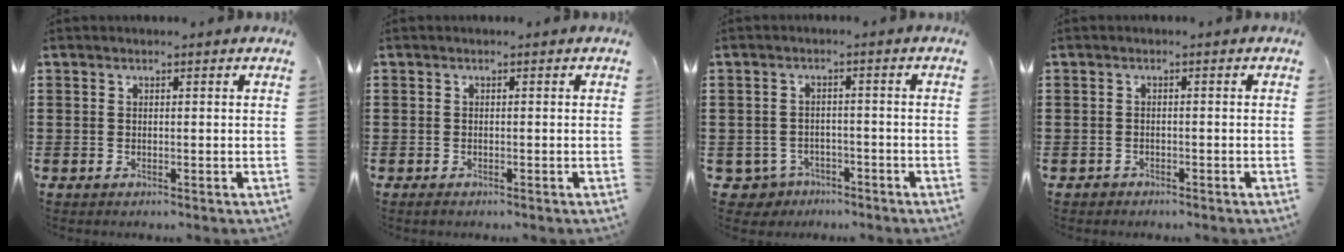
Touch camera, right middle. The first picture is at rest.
{"total": 0.7, "force": [-0.6, 0.5, 0.1], "torque": [-0.003, 0.001, -0.012]}
{"total": 3.1, "force": [-2.7, 1.5, 0.1], "torque": [-0.027, -0.003, -0.063]}
{"total": 1.2, "force": [-1.0, 0.6, -0.1], "torque": [-0.002, 0.004, -0.024]}